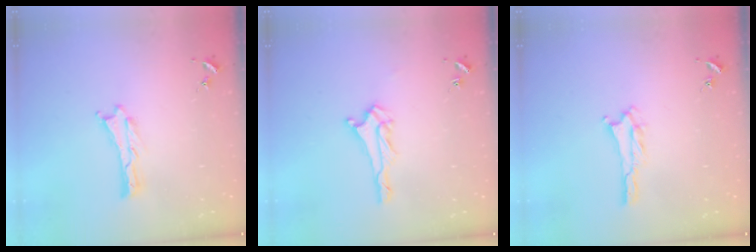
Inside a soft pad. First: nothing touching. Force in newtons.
{"total": 3.6, "press": 3.6, "slide": 0.4}
{"total": 2.1, "press": 2.1, "slide": 0.3}